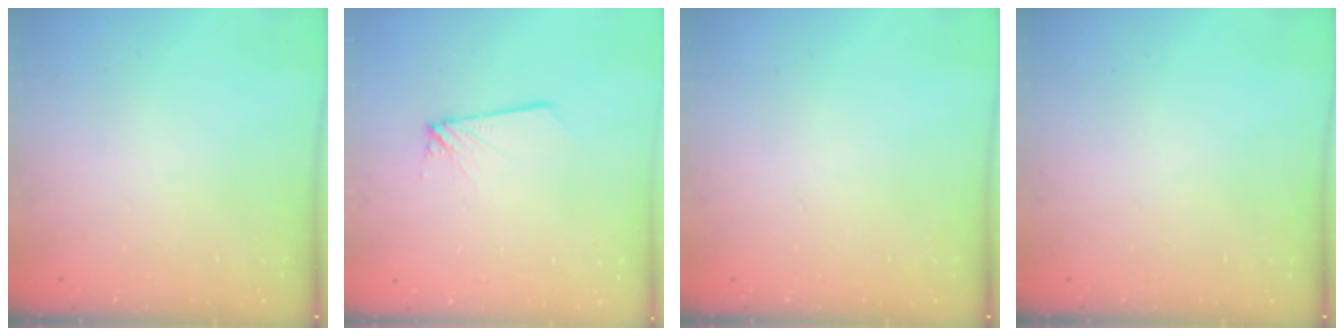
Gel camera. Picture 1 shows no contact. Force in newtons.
{"total": 1.7, "press": 1.7, "slide": 0.1}
{"total": 0.0}
{"total": 0.0}